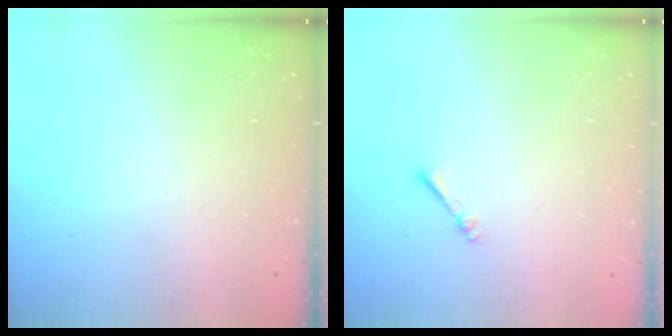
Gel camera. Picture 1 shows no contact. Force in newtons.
{"total": 1.1, "press": 1.1, "slide": 0.2}